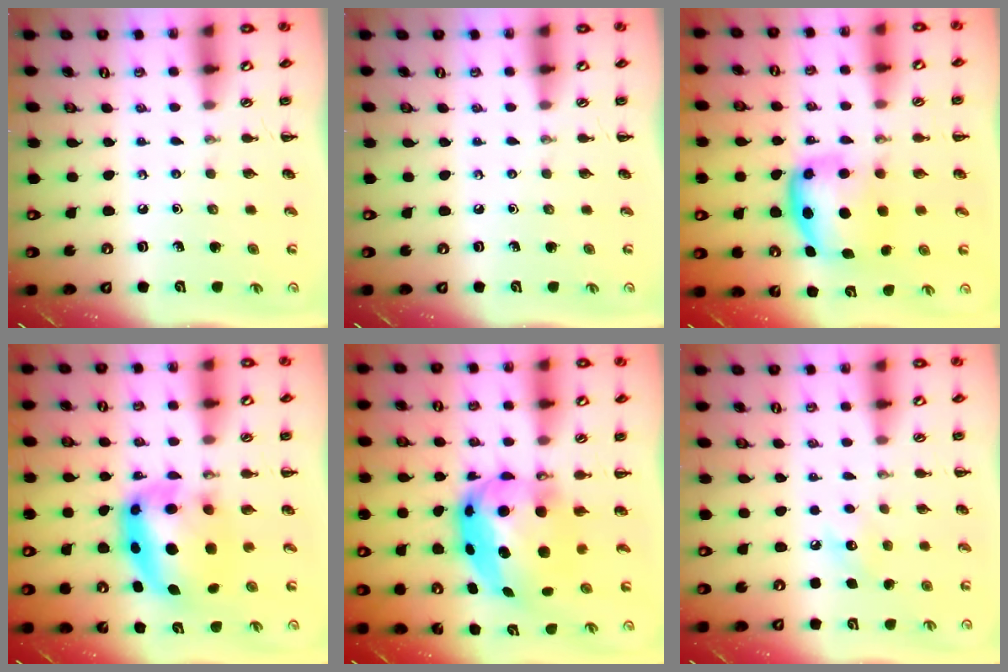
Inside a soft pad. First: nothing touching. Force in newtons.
{"total": 0.0}
{"total": 7.1, "press": 7.0, "slide": 1.1}
{"total": 10.4, "press": 10.0, "slide": 2.8}
{"total": 10.6, "press": 10.2, "slide": 2.8}
{"total": 6.9, "press": 6.7, "slide": 1.7}